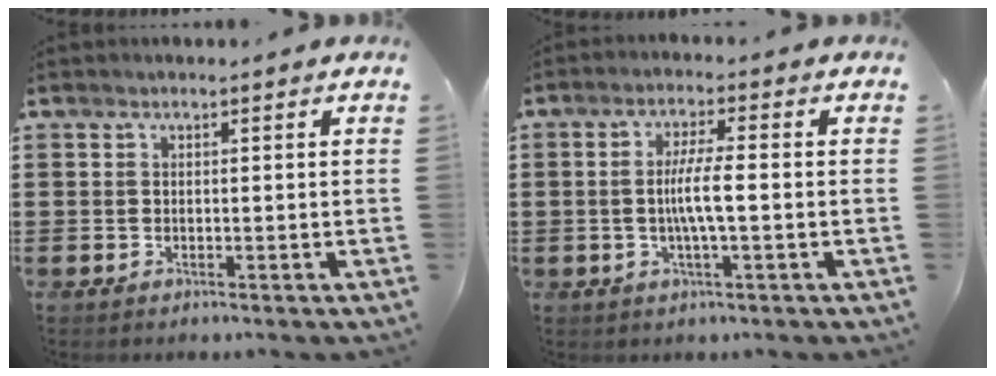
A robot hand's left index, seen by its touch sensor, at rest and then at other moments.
{"total": 5.3, "force": [-0.7, 0.5, 5.3], "torque": [-0.100, -0.003, -0.017]}